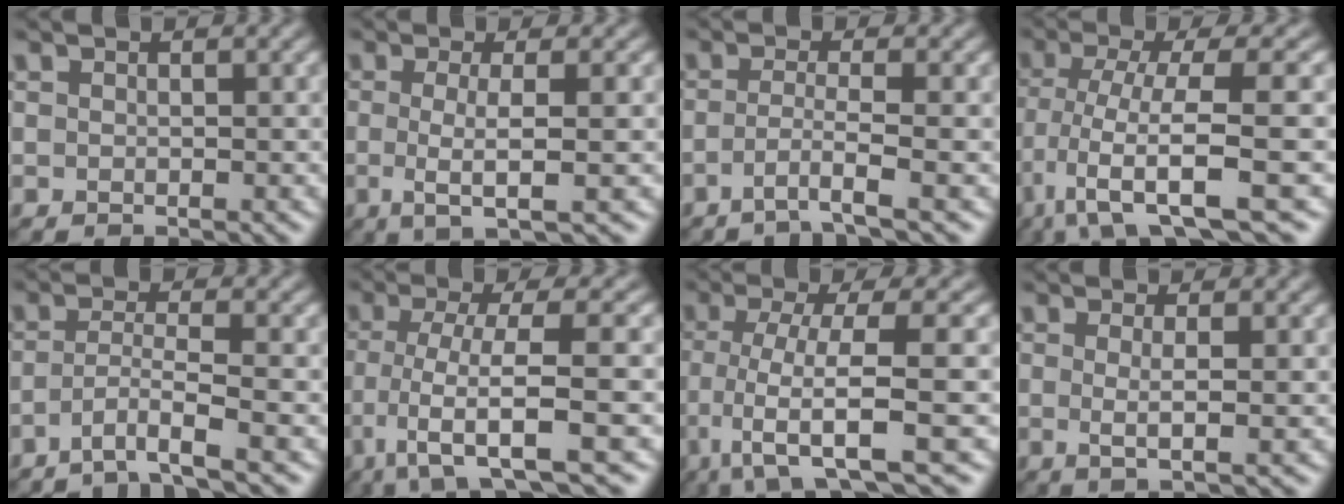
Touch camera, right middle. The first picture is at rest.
{"total": 4.0, "force": [-0.3, 0.8, 3.9], "torque": [-0.070, -0.006, -0.007]}
{"total": 2.5, "force": [-1.3, 0.1, 2.1], "torque": [-0.037, -0.001, -0.040]}
{"total": 9.3, "force": [-4.0, 2.2, 8.1], "torque": [-0.136, 0.005, -0.076]}
{"total": 2.8, "force": [-1.6, 0.2, 2.3], "torque": [-0.043, 0.002, -0.044]}
{"total": 6.9, "force": [-2.3, 1.3, 6.4], "torque": [-0.101, 0.005, -0.046]}
{"total": 7.8, "force": [-2.2, 1.6, 7.2], "torque": [-0.115, 0.002, -0.047]}
{"total": 2.3, "force": [0.2, 0.5, 2.2], "torque": [-0.041, -0.003, 0.001]}